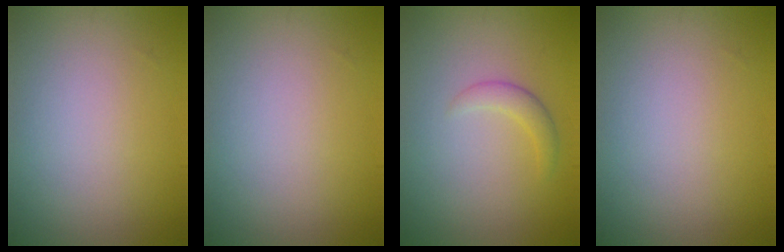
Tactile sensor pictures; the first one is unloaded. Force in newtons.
{"total": 0.0}
{"total": 1.5, "press": 1.5, "slide": 0.1}
{"total": 0.0}